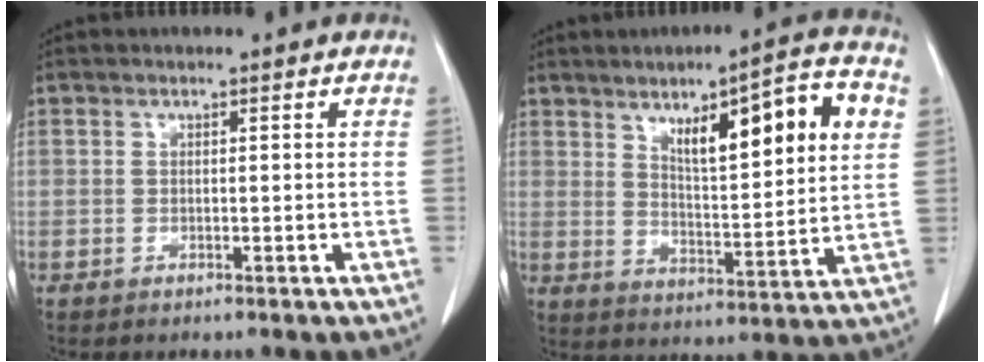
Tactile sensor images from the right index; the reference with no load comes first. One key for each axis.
{"total": 14.7, "fx": 5.9, "fy": 2.5, "fz": 13.2, "tx": -0.196, "ty": 0.012, "tz": 0.092}